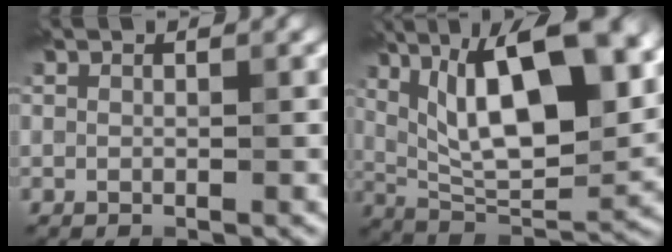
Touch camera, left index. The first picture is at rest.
{"total": 14.5, "force": [5.2, 5.3, 12.4], "torque": [-0.190, 0.009, 0.085]}